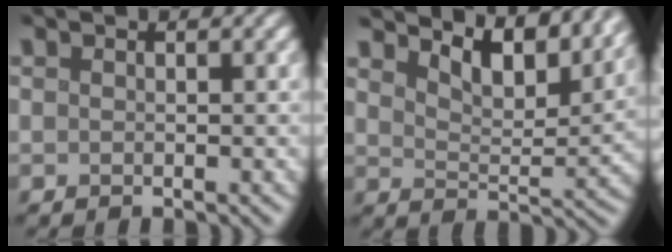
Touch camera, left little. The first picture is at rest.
{"total": 6.2, "force": [5.2, 1.8, 2.8], "torque": [-0.053, -0.006, 0.076]}